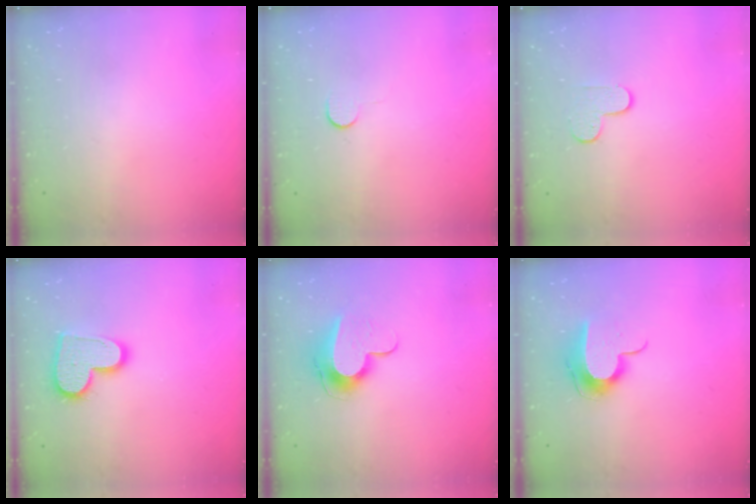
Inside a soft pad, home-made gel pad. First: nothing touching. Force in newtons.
{"total": 3.6, "press": 3.6, "slide": 0.4}
{"total": 6.1, "press": 6.1, "slide": 0.6}
{"total": 14.8, "press": 14.8, "slide": 1.1}
{"total": 10.6, "press": 10.6, "slide": 0.5}
{"total": 9.6, "press": 9.6, "slide": 0.7}